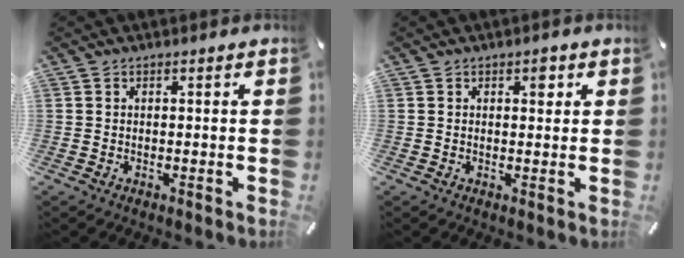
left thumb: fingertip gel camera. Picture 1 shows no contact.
{"total": 2.4, "force": [1.0, 1.3, 1.8], "torque": [-0.014, -0.005, 0.010]}